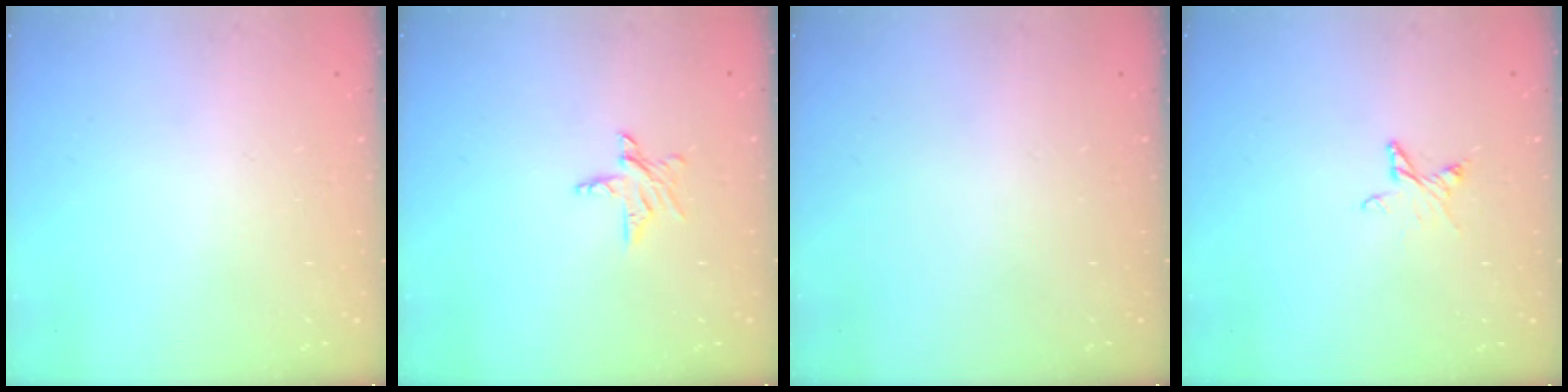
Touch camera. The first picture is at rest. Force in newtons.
{"total": 5.4, "press": 5.4, "slide": 0.4}
{"total": 0.0}
{"total": 5.0, "press": 5.0, "slide": 0.7}